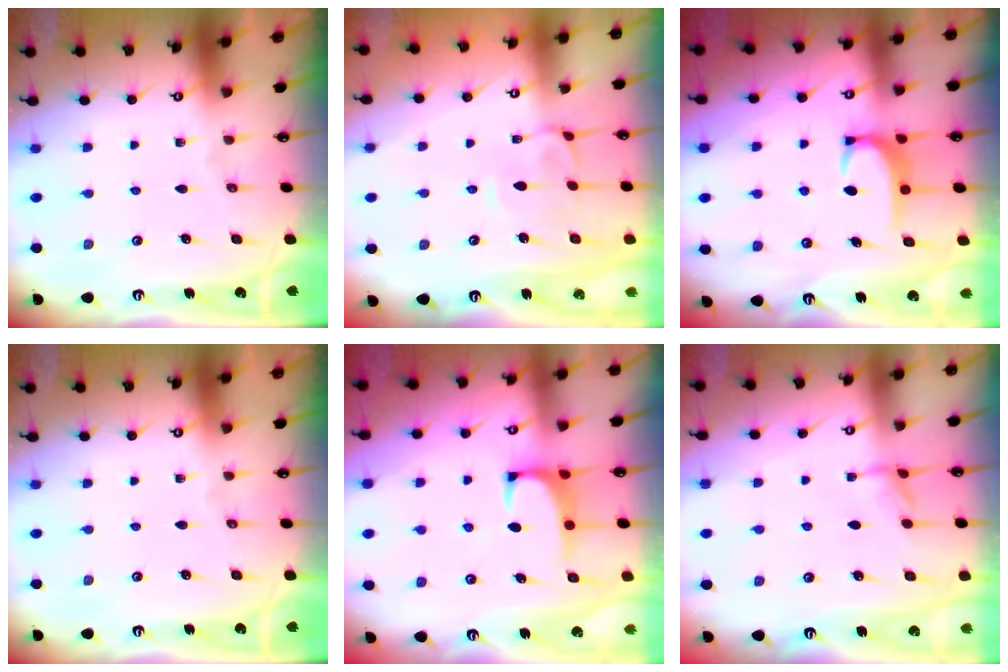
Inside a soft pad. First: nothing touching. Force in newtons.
{"total": 1.7, "press": 1.5, "slide": 0.8}
{"total": 3.5, "press": 3.5, "slide": 0.4}
{"total": 0.0}
{"total": 0.9, "press": 0.6, "slide": 0.7}
{"total": 1.9, "press": 1.9, "slide": 0.5}